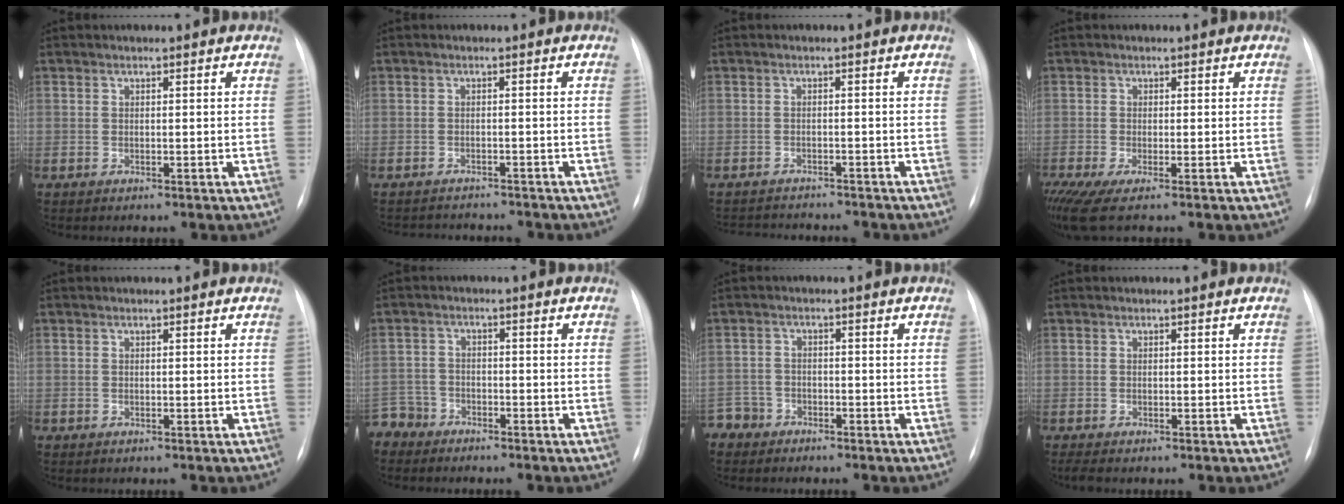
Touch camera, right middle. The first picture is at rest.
{"total": 6.3, "force": [-6.0, 1.4, 1.0], "torque": [-0.010, 0.001, -0.076]}
{"total": 8.2, "force": [-7.8, 1.7, 2.0], "torque": [-0.031, 0.002, -0.100]}
{"total": 5.4, "force": [-3.5, 0.5, 4.0], "torque": [-0.073, -0.016, -0.066]}
{"total": 0.0}
{"total": 5.1, "force": [-4.4, 2.5, -0.6], "torque": [0.016, -0.004, -0.090]}
{"total": 3.8, "force": [-3.0, 2.3, -0.8], "torque": [0.017, 0.003, -0.062]}
{"total": 1.2, "force": [-1.0, 0.2, 0.7], "torque": [-0.013, -0.005, -0.015]}